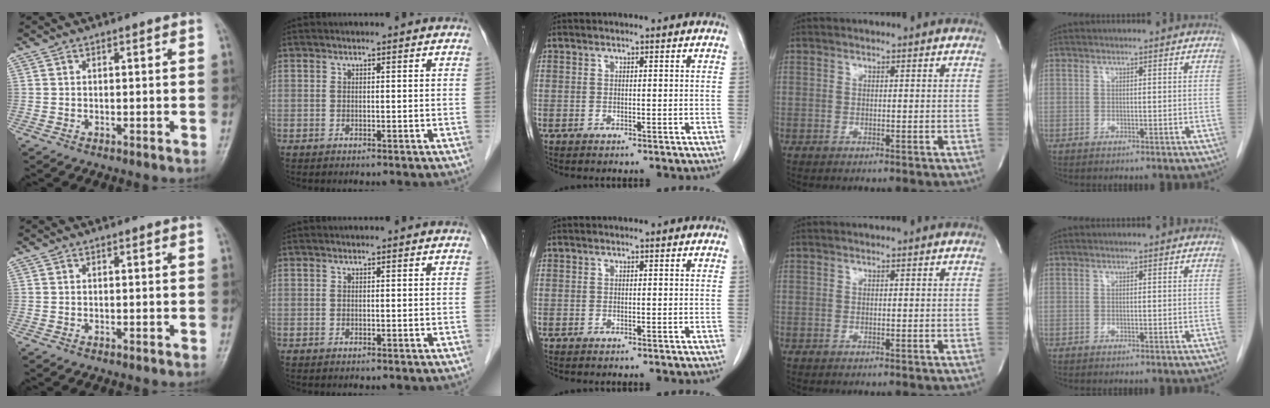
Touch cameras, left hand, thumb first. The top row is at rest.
{}